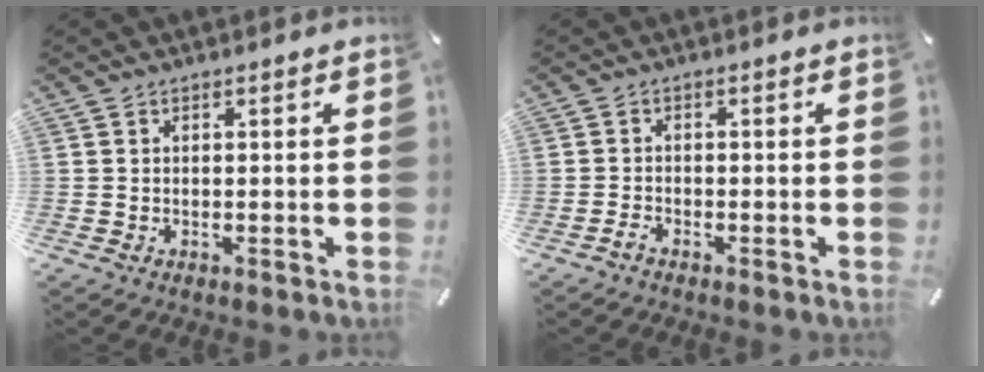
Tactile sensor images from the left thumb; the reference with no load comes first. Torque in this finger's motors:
{"motor_torque": [0.01, 0.09, 0.09, 0.16, 0.00]}